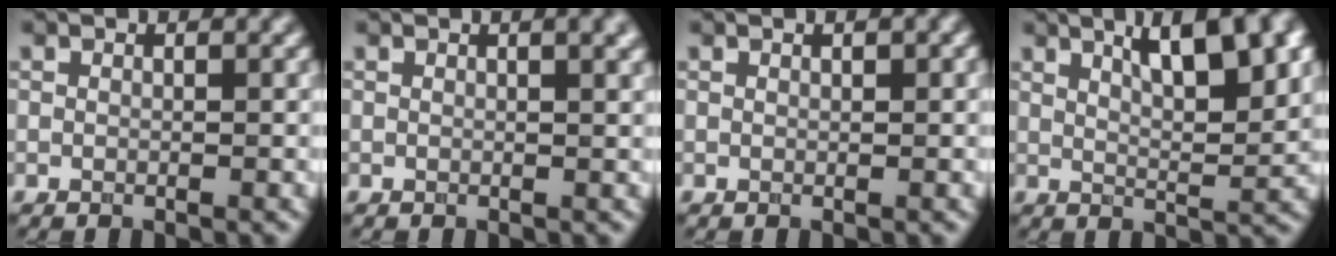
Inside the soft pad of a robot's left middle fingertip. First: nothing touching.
{"total": 2.9, "force": [1.4, 1.0, 2.4], "torque": [-0.017, 0.003, 0.013]}
{"total": 0.8, "force": [0.4, 0.2, 0.7], "torque": [-0.009, 0.004, 0.007]}
{"total": 8.2, "force": [4.1, 2.6, 6.7], "torque": [-0.082, 0.016, 0.057]}